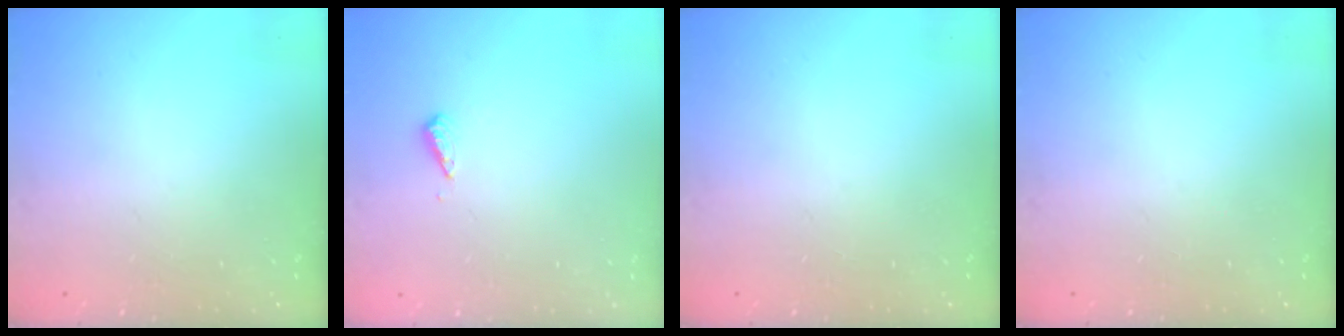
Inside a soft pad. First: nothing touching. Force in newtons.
{"total": 3.1, "press": 3.0, "slide": 0.7}
{"total": 0.0}
{"total": 0.0}